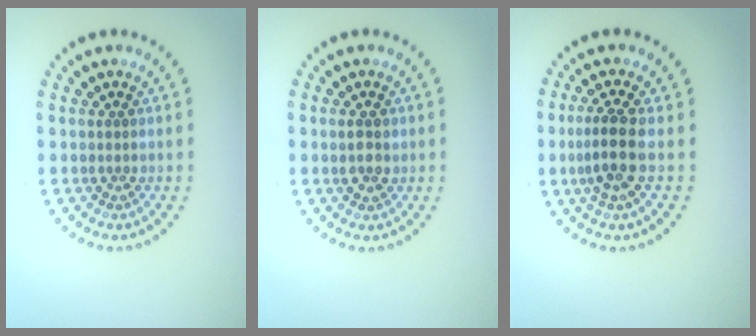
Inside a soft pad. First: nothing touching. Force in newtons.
{"total": 1.7, "press": 1.7, "slide": 0.2}
{"total": 3.1, "press": 2.6, "slide": 1.8}